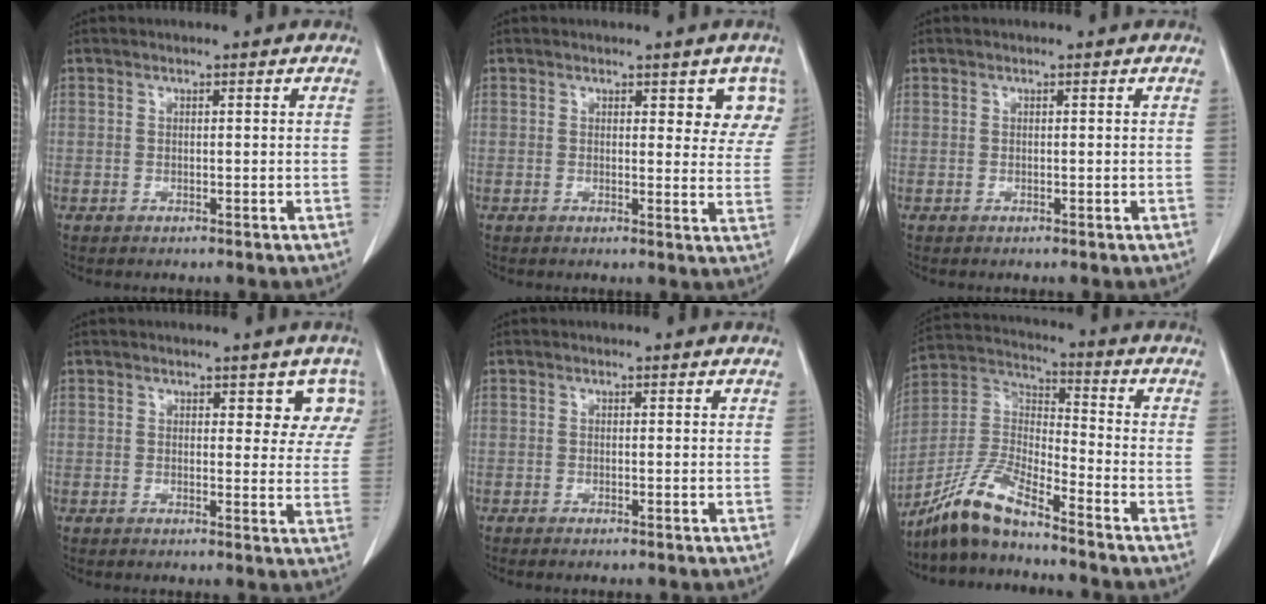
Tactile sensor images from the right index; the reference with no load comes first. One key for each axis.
{"total": 5.8, "fx": 3.3, "fy": 2.6, "fz": 4.0, "tx": -0.025, "ty": -0.005, "tz": 0.026}
{"total": 0.0}
{"total": 5.3, "fx": 3.1, "fy": 2.9, "fz": 3.3, "tx": -0.010, "ty": -0.002, "tz": 0.023}
{"total": 1.0, "fx": -0.8, "fy": 0.0, "fz": 0.6, "tx": -0.010, "ty": -0.002, "tz": -0.012}
{"total": 10.4, "fx": -8.9, "fy": 0.9, "fz": 5.3, "tx": -0.122, "ty": 0.001, "tz": -0.178}